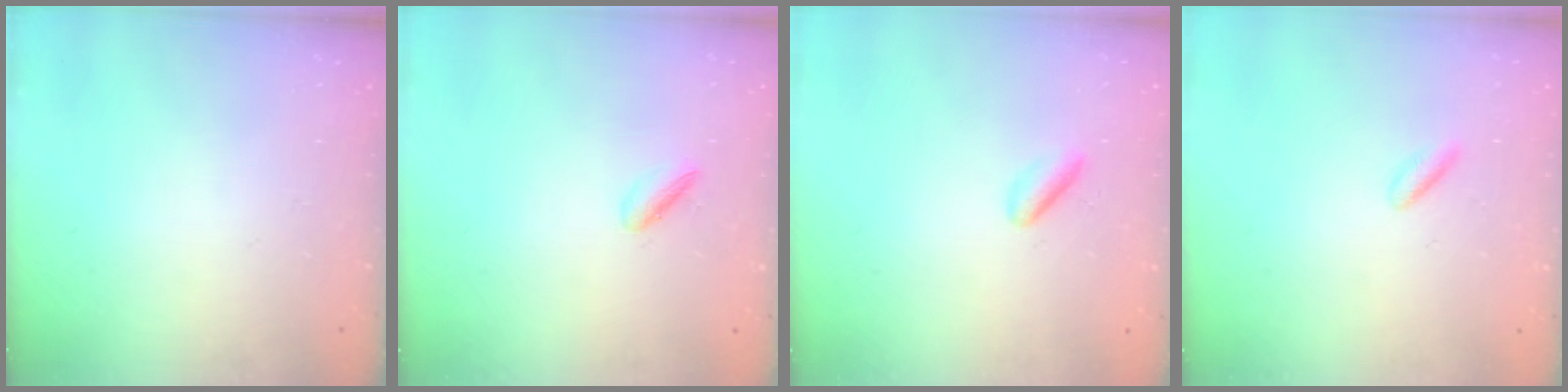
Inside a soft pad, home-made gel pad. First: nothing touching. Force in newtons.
{"total": 3.1, "press": 3.0, "slide": 0.6}
{"total": 3.0, "press": 2.8, "slide": 1.0}
{"total": 2.3, "press": 2.1, "slide": 1.0}